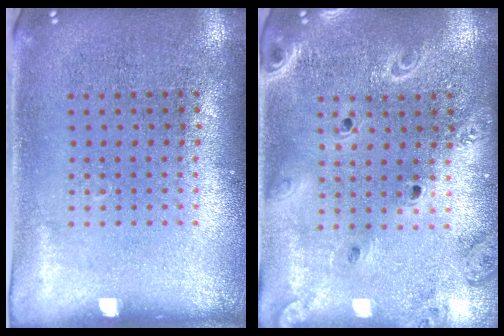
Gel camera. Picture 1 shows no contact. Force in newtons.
{"total": 2.1, "press": 1.9, "slide": 0.8}